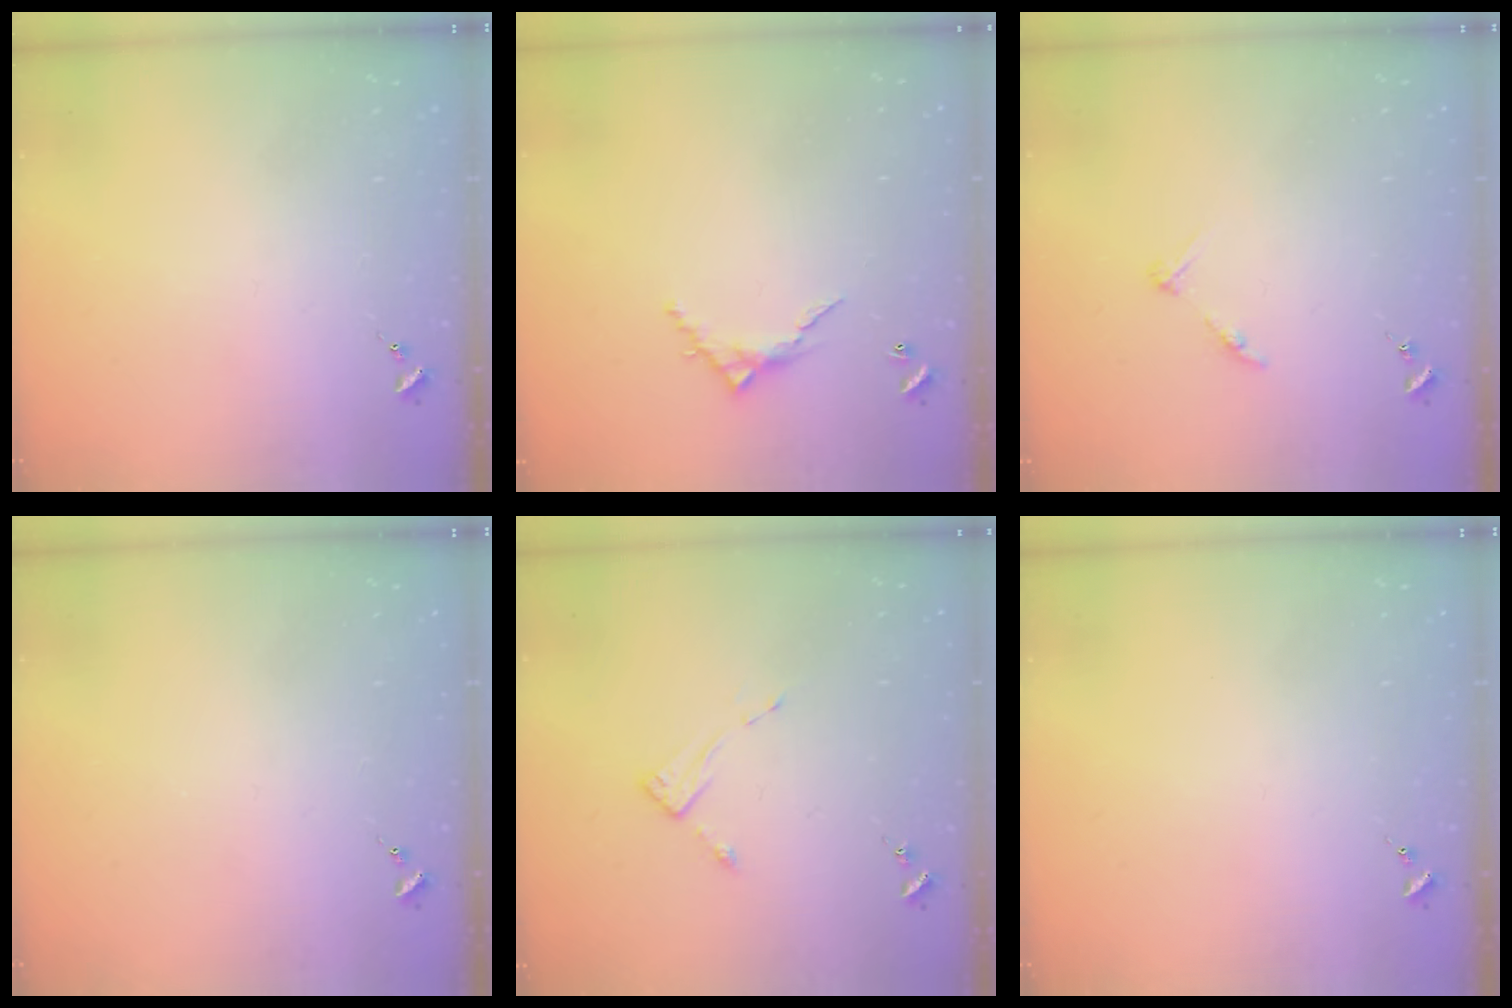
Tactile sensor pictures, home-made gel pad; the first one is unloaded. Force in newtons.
{"total": 5.7, "press": 5.7, "slide": 0.5}
{"total": 5.2, "press": 5.2, "slide": 0.6}
{"total": 0.0}
{"total": 2.6, "press": 2.6, "slide": 0.3}
{"total": 0.0}